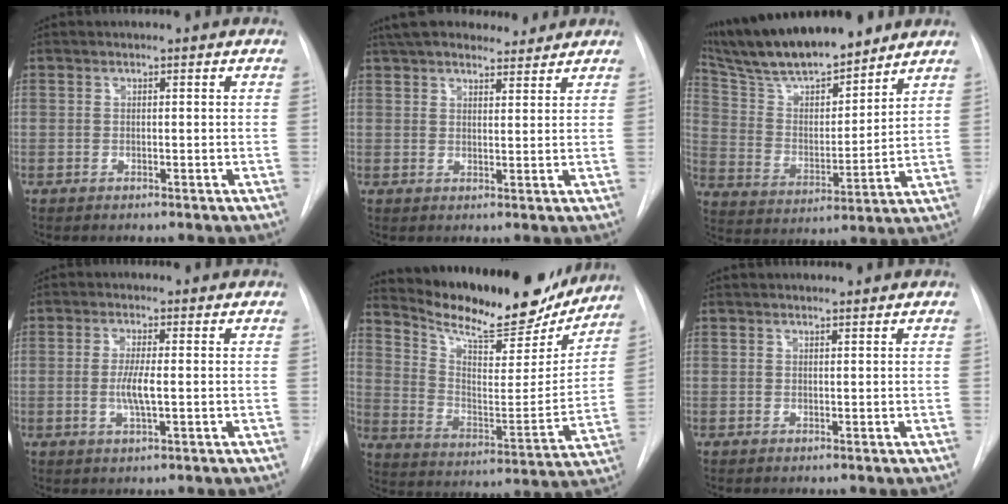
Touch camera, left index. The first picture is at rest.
{"total": 13.4, "force": [11.8, 3.6, 5.3], "torque": [-0.080, 0.033, 0.175]}
{"total": 18.6, "force": [16.0, 3.3, 8.9], "torque": [-0.161, 0.017, 0.283]}
{"total": 4.0, "force": [-0.4, 0.4, 3.9], "torque": [-0.081, -0.007, -0.007]}
{"total": 22.4, "force": [20.0, 4.9, 8.9], "torque": [-0.146, -0.028, 0.293]}
{"total": 1.2, "force": [1.2, 0.1, 0.3], "torque": [-0.005, 0.012, 0.021]}